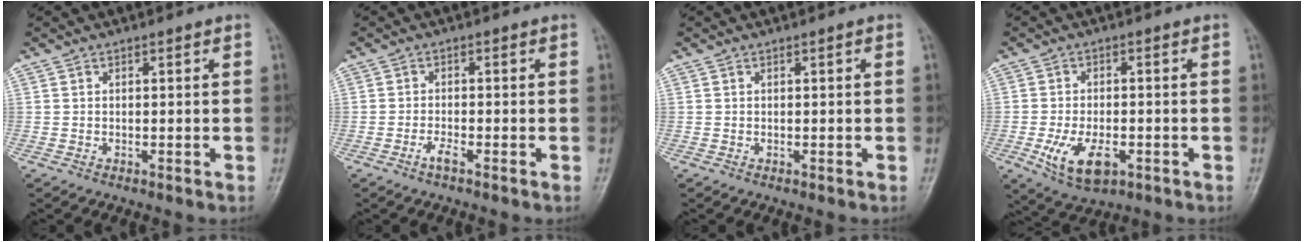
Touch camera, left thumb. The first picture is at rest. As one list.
[{"total": 1.9, "force": [-1.3, 0.3, 1.3], "torque": [-0.029, 0.004, -0.027]}, {"total": 0.0}, {"total": 8.7, "force": [-3.0, 4.7, 6.7], "torque": [-0.119, 0.001, -0.041]}]